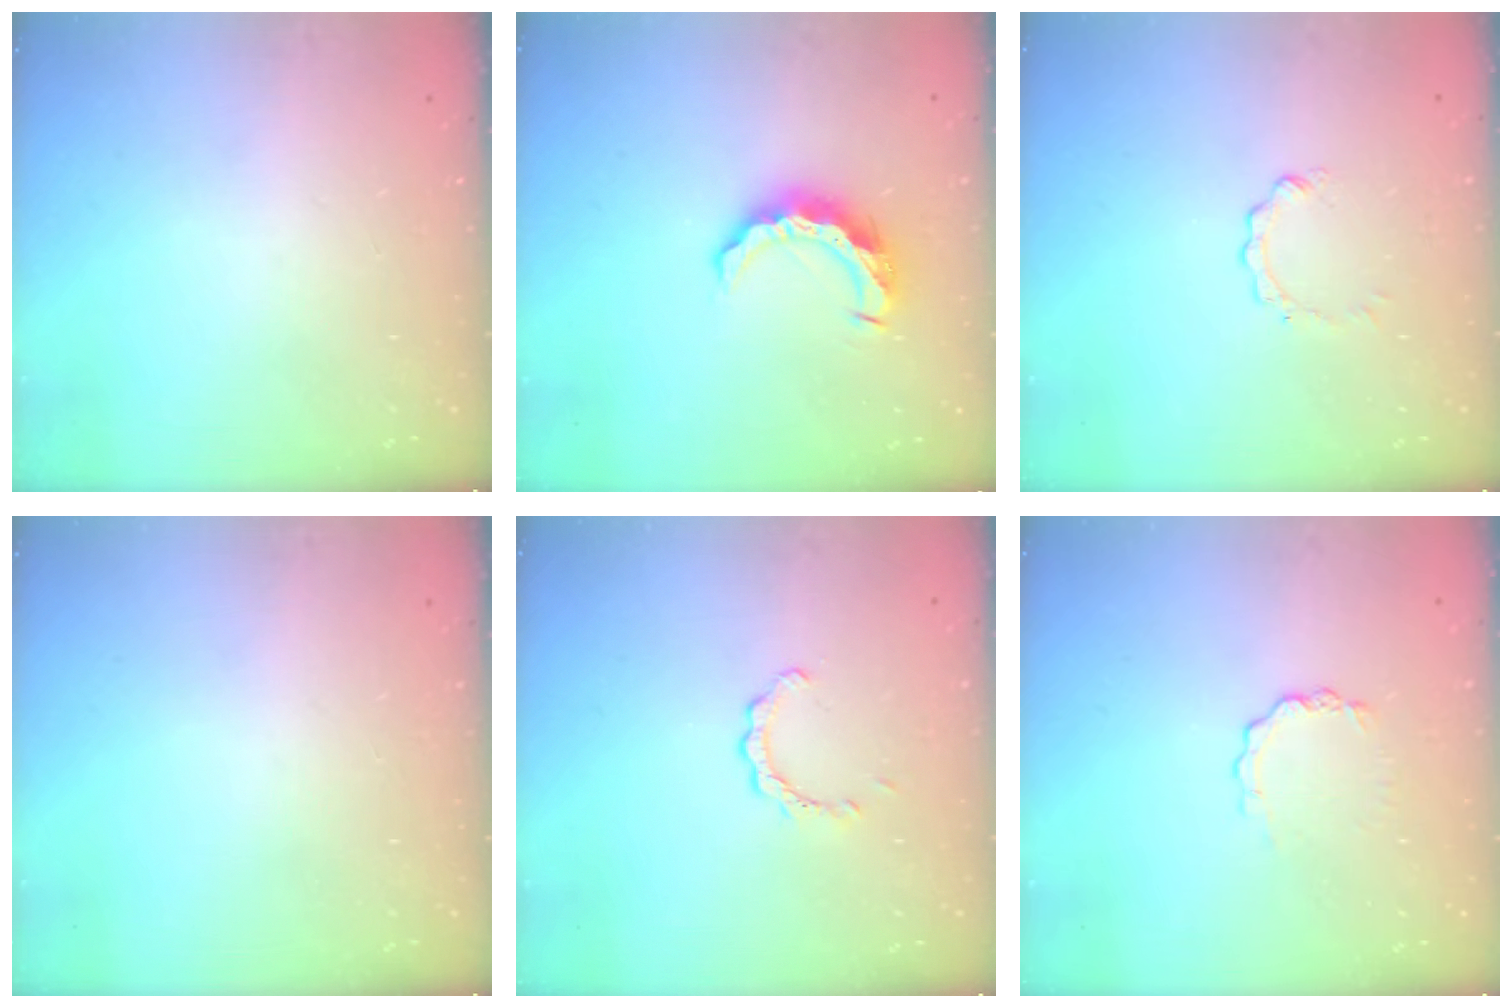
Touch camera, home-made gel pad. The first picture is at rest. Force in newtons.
{"total": 9.6, "press": 9.6, "slide": 0.6}
{"total": 0.7, "press": 0.7, "slide": 0.1}
{"total": 0.0}
{"total": 2.2, "press": 2.2, "slide": 0.2}
{"total": 3.2, "press": 3.2, "slide": 0.3}